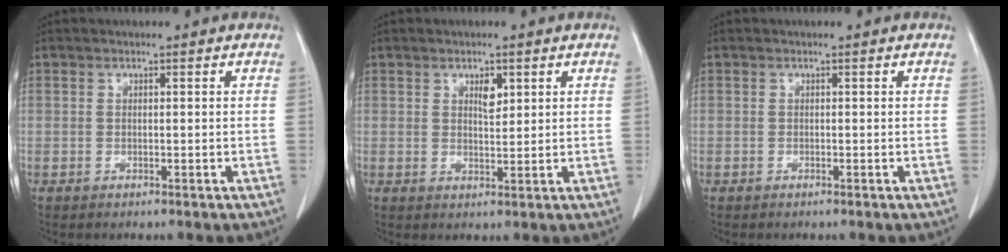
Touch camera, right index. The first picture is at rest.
{"total": 2.4, "force": [1.2, 1.0, 1.8], "torque": [-0.030, -0.003, 0.022]}
{"total": 0.0}